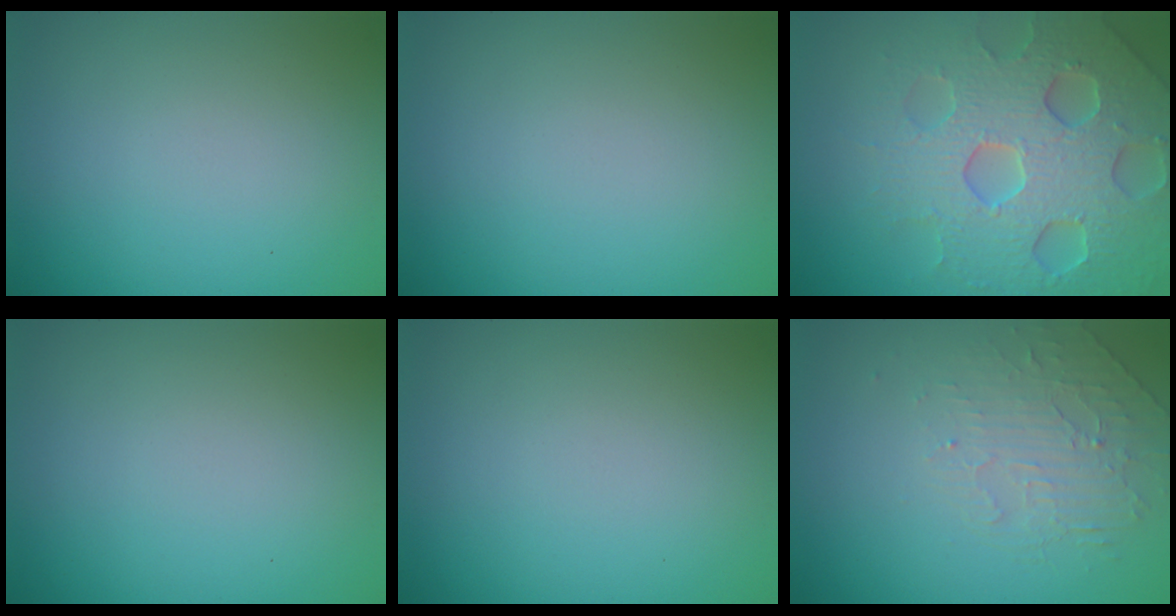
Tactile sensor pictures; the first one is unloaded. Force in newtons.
{"total": 0.0}
{"total": 7.2, "press": 7.1, "slide": 1.4}
{"total": 0.0}
{"total": 0.0}
{"total": 2.1, "press": 1.2, "slide": 1.7}